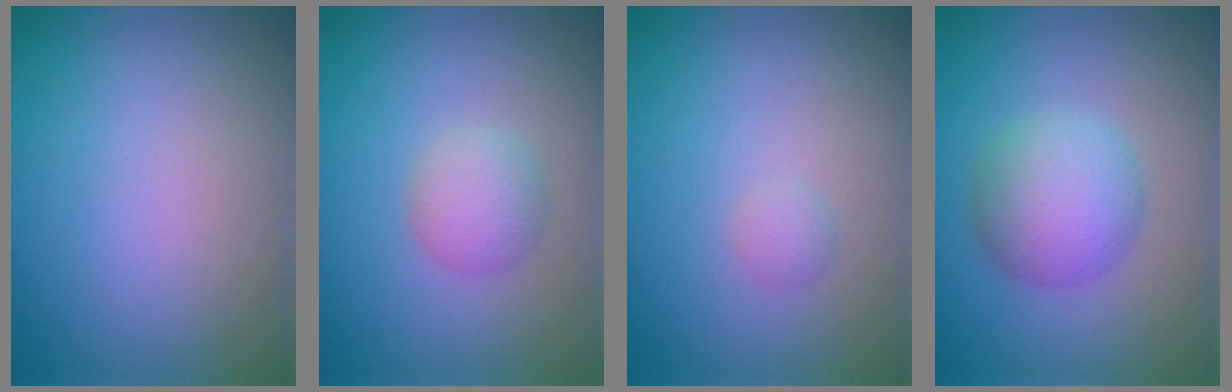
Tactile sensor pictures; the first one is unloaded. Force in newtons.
{"total": 2.3, "press": 2.3, "slide": 0.1}
{"total": 0.8, "press": 0.8, "slide": 0.1}
{"total": 4.8, "press": 4.8, "slide": 0.1}